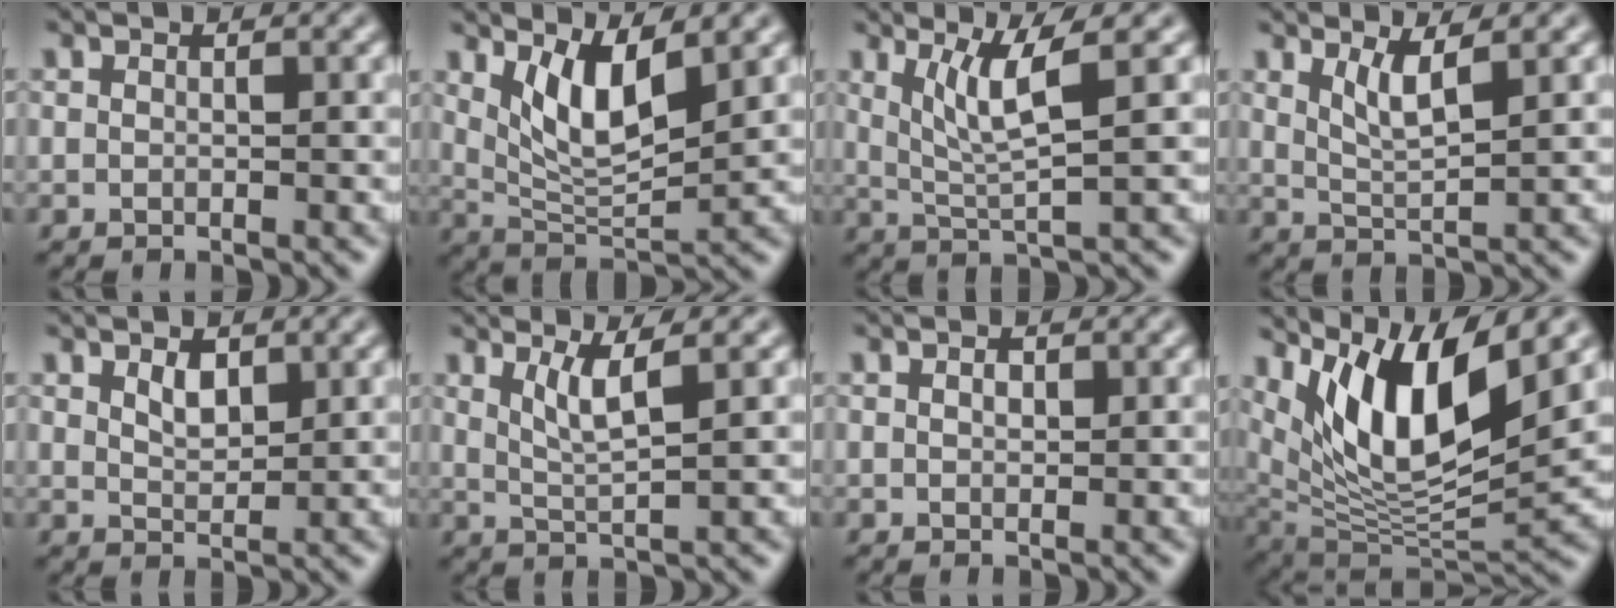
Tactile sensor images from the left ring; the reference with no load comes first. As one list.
[{"total": 5.3, "force": [2.4, 1.8, 4.4], "torque": [-0.089, -0.015, 0.051]}, {"total": 4.2, "force": [1.6, 0.6, 3.8], "torque": [-0.080, -0.006, 0.039]}, {"total": 2.6, "force": [1.5, 0.5, 2.1], "torque": [-0.038, -0.008, 0.032]}, {"total": 1.9, "force": [1.0, 1.0, 1.2], "torque": [-0.023, -0.002, 0.022]}, {"total": 2.9, "force": [1.4, 0.5, 2.5], "torque": [-0.048, -0.006, 0.031]}, {"total": 0.8, "force": [0.3, 0.5, 0.5], "torque": [-0.010, 0.001, 0.004]}, {"total": 10.3, "force": [5.1, 3.3, 8.3], "torque": [-0.146, -0.014, 0.102]}]